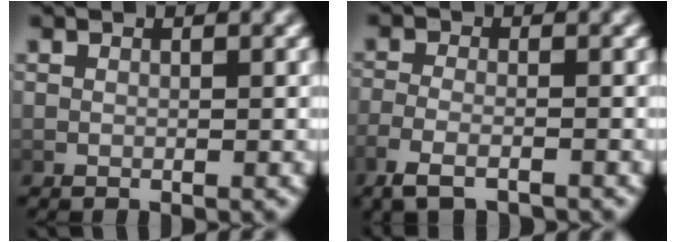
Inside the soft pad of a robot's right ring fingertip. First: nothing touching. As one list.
[{"total": 3.4, "force": [-2.4, 1.1, 2.1], "torque": [-0.054, -0.010, -0.034]}]